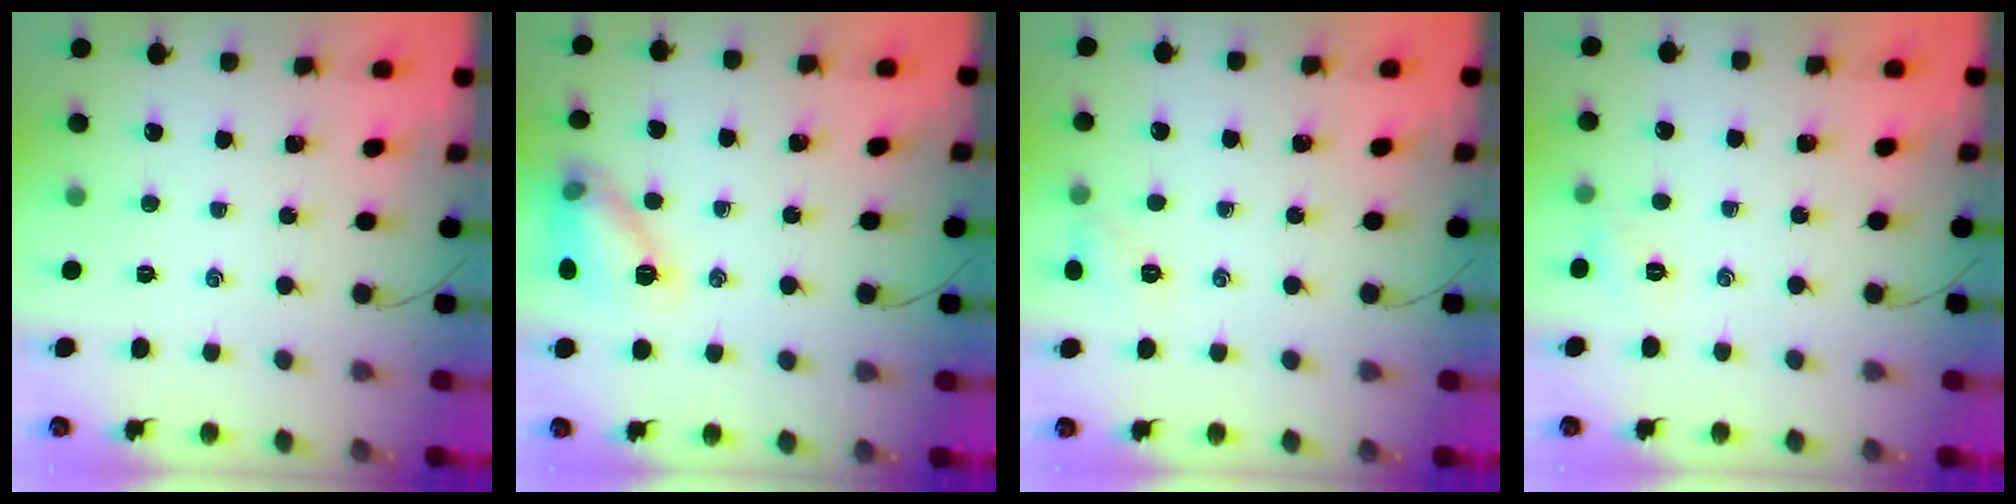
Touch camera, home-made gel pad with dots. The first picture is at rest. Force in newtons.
{"total": 11.8, "press": 11.8, "slide": 0.2}
{"total": 5.4, "press": 5.2, "slide": 1.4}
{"total": 5.6, "press": 5.3, "slide": 1.6}